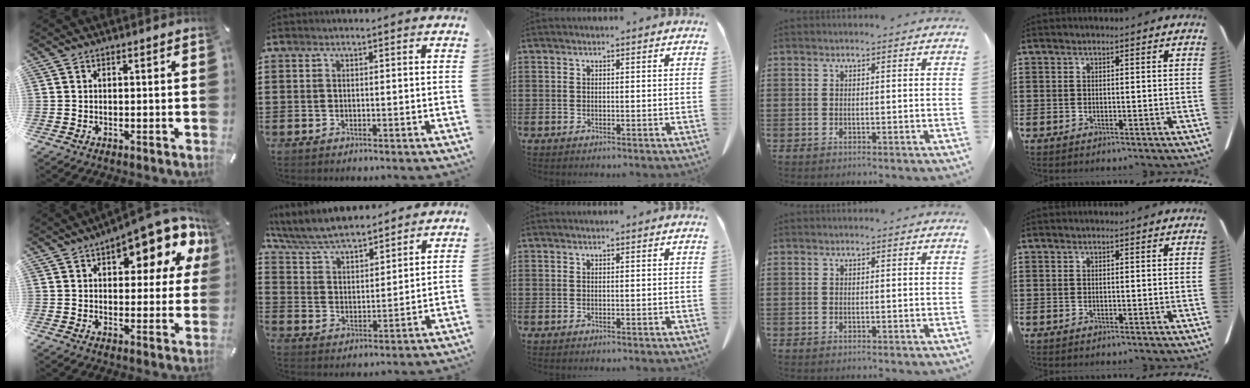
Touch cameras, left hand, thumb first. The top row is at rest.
{"thumb": {"total": 14.4, "force": [8.9, 6.0, 9.6], "torque": [-0.116, -0.061, 0.147]}, "index": {"total": 7.4, "force": [6.9, 1.1, 2.3], "torque": [-0.073, -0.032, 0.124]}}